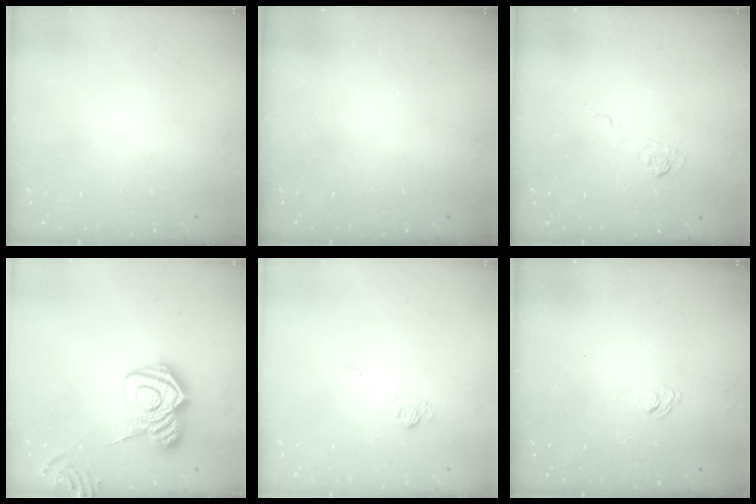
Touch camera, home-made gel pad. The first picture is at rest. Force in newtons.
{"total": 2.4, "press": 2.3, "slide": 0.8}
{"total": 3.0, "press": 2.6, "slide": 1.6}
{"total": 16.9, "press": 16.8, "slide": 1.1}
{"total": 4.8, "press": 4.6, "slide": 1.4}
{"total": 2.4, "press": 2.0, "slide": 1.2}